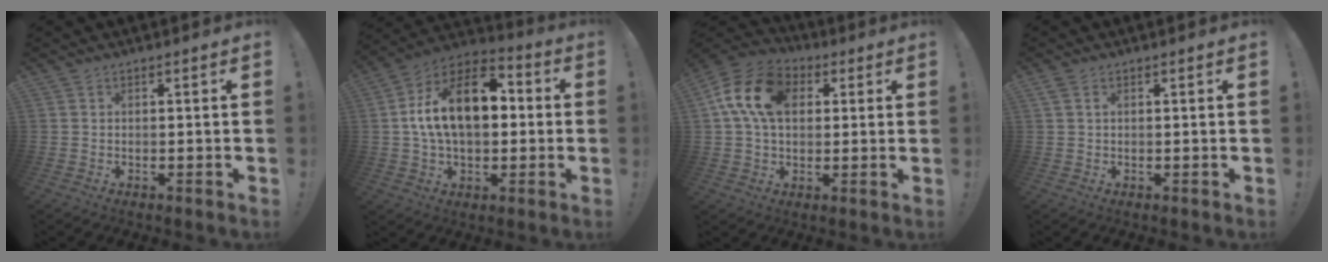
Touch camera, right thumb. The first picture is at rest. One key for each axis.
{"total": 19.6, "fx": 2.7, "fy": 11.5, "fz": 15.6, "tx": -0.265, "ty": 0.006, "tz": 0.045}
{"total": 16.3, "fx": 4.5, "fy": 11.1, "fz": 11.0, "tx": -0.190, "ty": 0.007, "tz": 0.084}
{"total": 0.8, "fx": 0.3, "fy": 0.3, "fz": 0.7, "tx": -0.015, "ty": 0.003, "tz": 0.004}